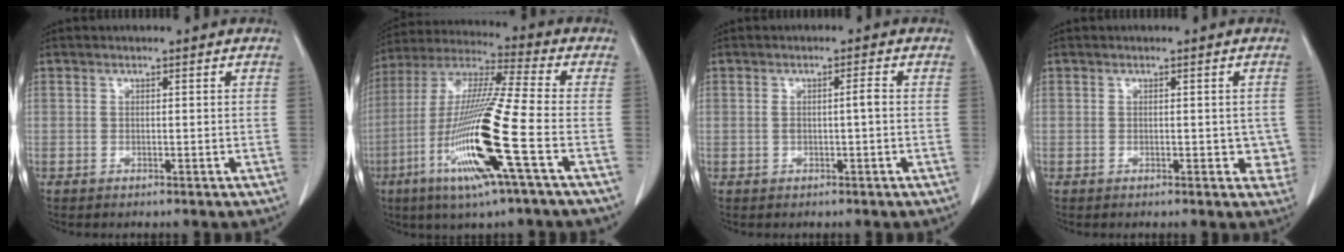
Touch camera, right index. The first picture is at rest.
{"total": 18.4, "force": [-6.3, -0.5, 17.3], "torque": [-0.364, -0.026, -0.130]}
{"total": 2.0, "force": [-0.1, 0.1, 2.0], "torque": [-0.036, 0.005, 0.000]}
{"total": 3.2, "force": [-0.6, 1.8, 2.5], "torque": [-0.009, 0.002, -0.007]}